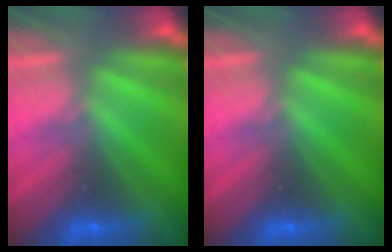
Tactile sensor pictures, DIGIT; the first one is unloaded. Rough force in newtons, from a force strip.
{"total": 0.0}